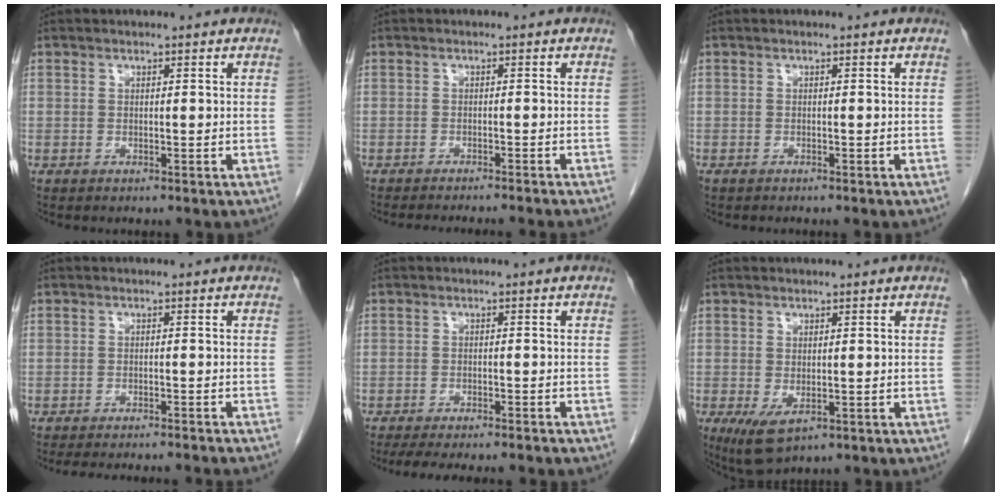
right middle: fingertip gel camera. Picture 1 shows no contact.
{"total": 8.3, "force": [-7.6, -0.5, 3.3], "torque": [-0.022, -0.017, -0.097]}
{"total": 0.8, "force": [-0.7, 0.1, 0.4], "torque": [-0.009, -0.001, -0.009]}
{"total": 12.0, "force": [-11.0, 0.7, 4.8], "torque": [-0.054, -0.013, -0.136]}
{"total": 12.6, "force": [-10.9, 1.7, 6.1], "torque": [-0.082, -0.016, -0.142]}
{"total": 4.9, "force": [-1.9, 2.4, 3.8], "torque": [-0.068, -0.016, -0.019]}